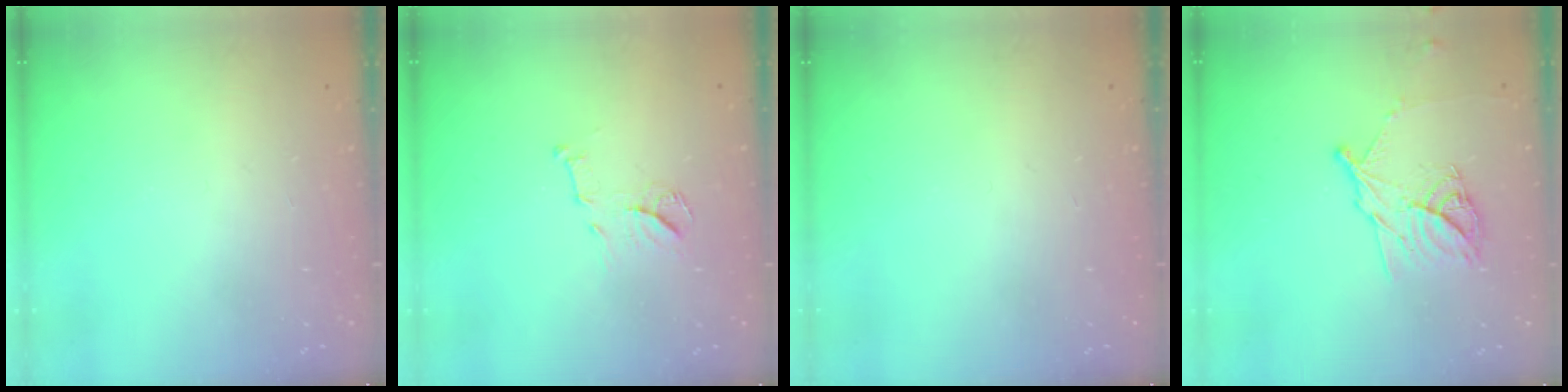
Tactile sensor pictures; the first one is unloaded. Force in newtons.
{"total": 9.0, "press": 9.0, "slide": 0.2}
{"total": 0.0}
{"total": 12.7, "press": 12.7, "slide": 0.7}